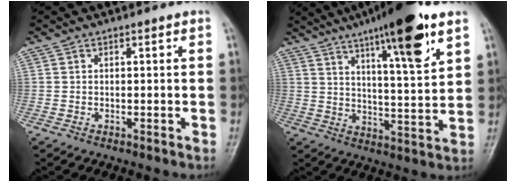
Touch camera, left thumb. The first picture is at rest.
{"total": 17.6, "force": [10.2, 3.2, 14.0], "torque": [-0.201, -0.041, 0.160]}